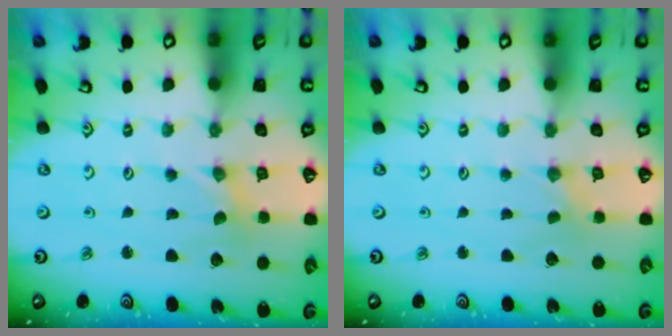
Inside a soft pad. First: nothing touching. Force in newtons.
{"total": 0.0}